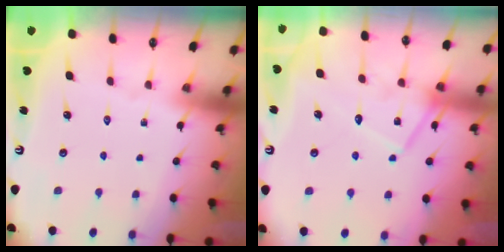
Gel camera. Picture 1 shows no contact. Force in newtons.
{"total": 14.0, "press": 13.9, "slide": 1.1}